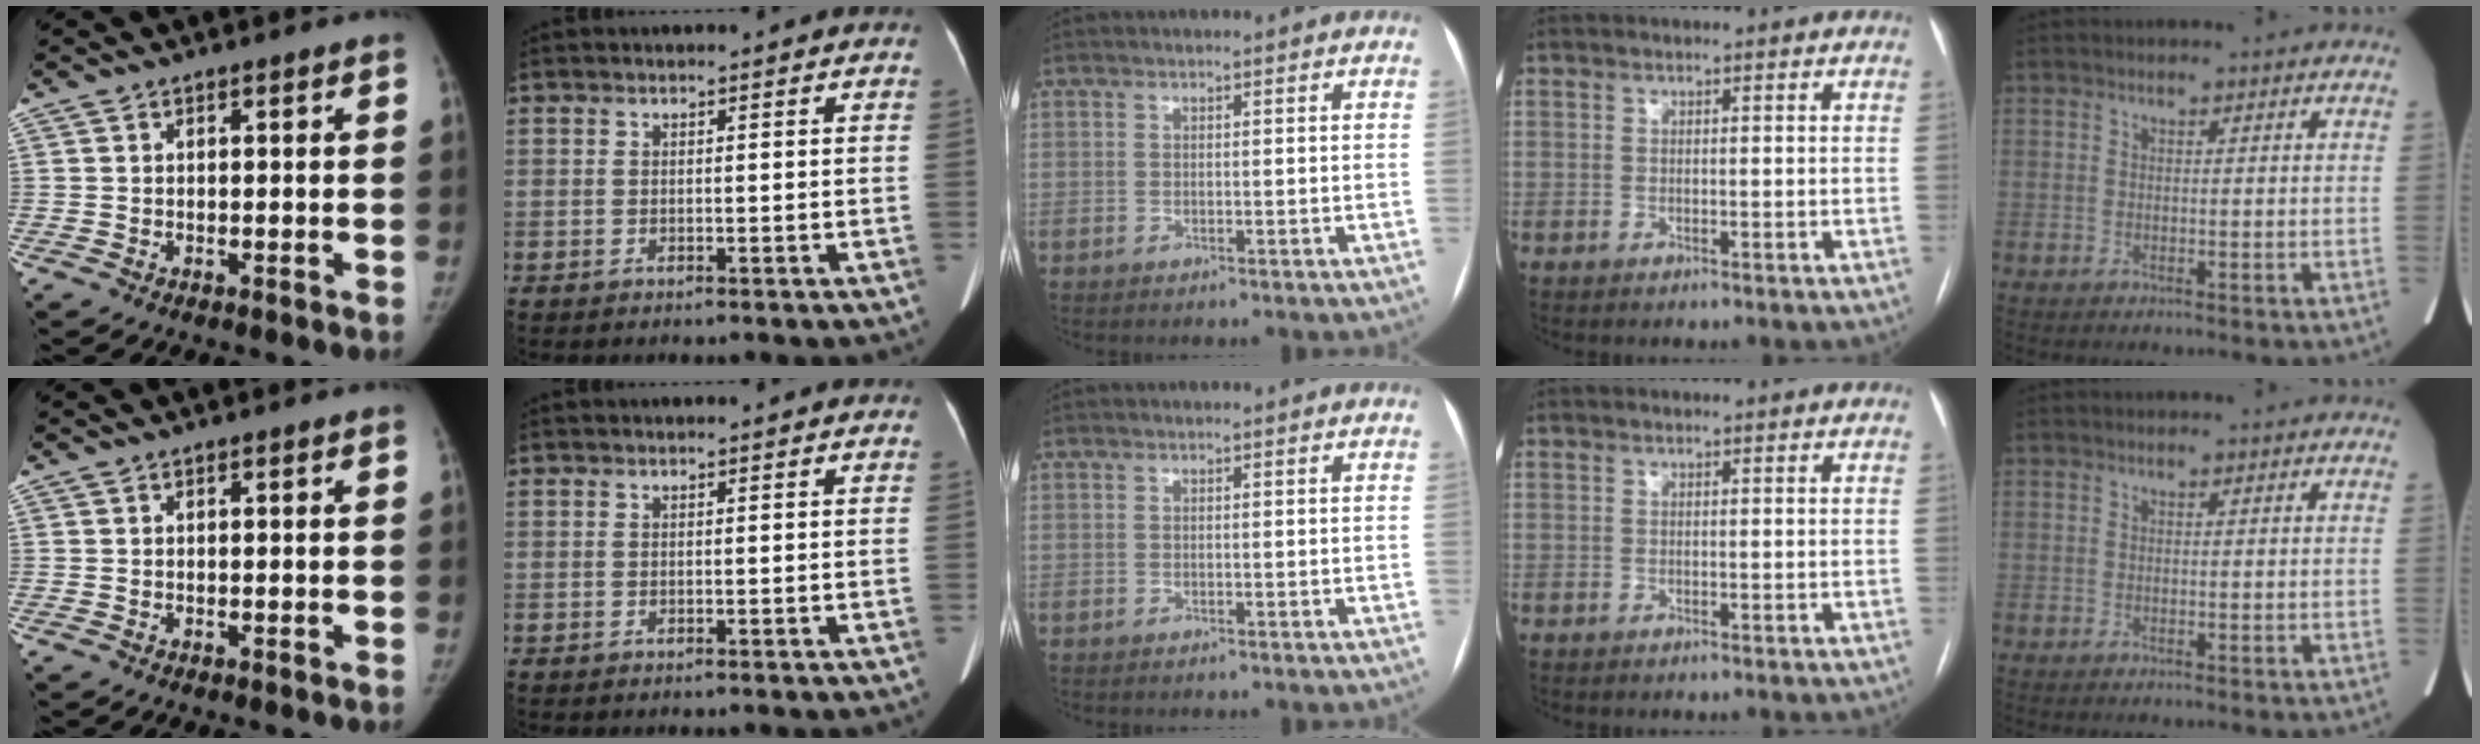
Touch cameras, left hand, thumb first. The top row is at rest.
{}